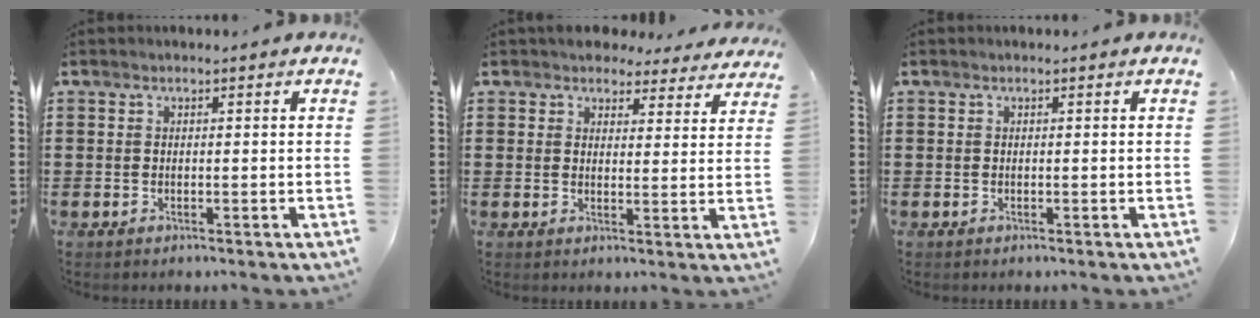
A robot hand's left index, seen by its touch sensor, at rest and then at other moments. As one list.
[{"total": 4.3, "force": [4.0, 1.4, 0.8], "torque": [-0.025, -0.012, 0.072]}, {"total": 0.0}]